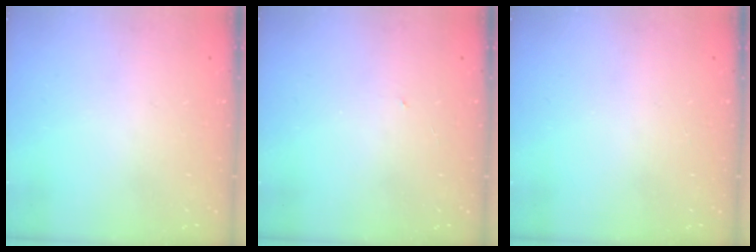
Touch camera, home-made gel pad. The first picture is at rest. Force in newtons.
{"total": 0.6, "press": 0.6, "slide": 0.1}
{"total": 0.0}